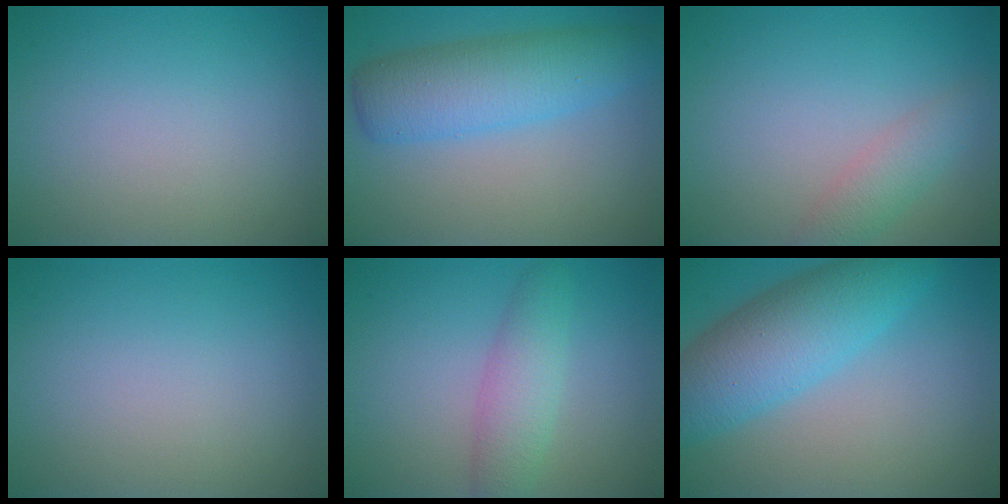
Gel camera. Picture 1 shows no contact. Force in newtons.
{"total": 6.2, "press": 6.2, "slide": 0.2}
{"total": 2.3, "press": 2.3, "slide": 0.0}
{"total": 0.0}
{"total": 3.3, "press": 3.3, "slide": 0.1}
{"total": 7.5, "press": 7.5, "slide": 0.1}